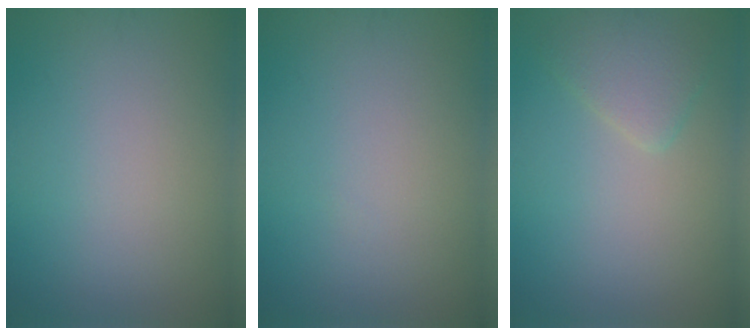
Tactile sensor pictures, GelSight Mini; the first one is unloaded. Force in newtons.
{"total": 0.0}
{"total": 2.4, "press": 2.4, "slide": 0.2}